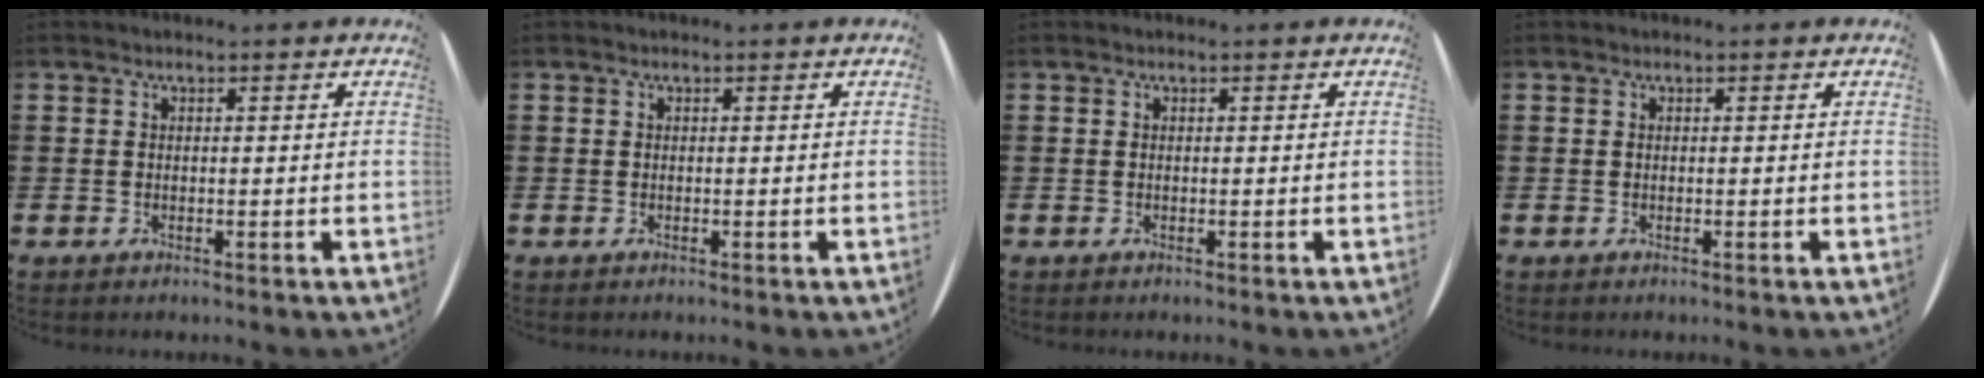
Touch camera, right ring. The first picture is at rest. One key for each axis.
{"total": 0.0}
{"total": 0.0}
{"total": 0.0}